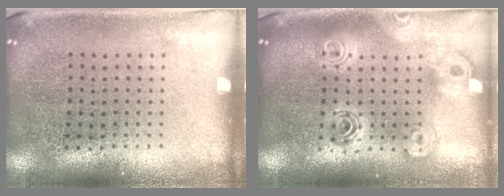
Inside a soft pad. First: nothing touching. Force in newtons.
{"total": 2.0, "press": 1.7, "slide": 1.1}